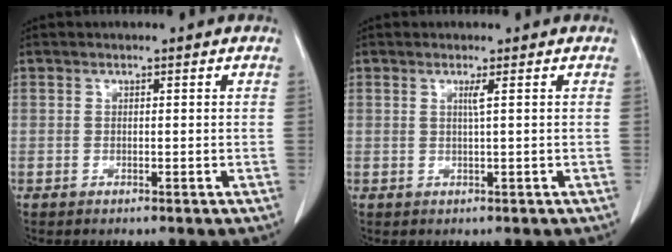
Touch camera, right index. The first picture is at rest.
{"total": 1.1, "force": [0.3, -0.4, 0.9], "torque": [-0.023, -0.003, 0.008]}